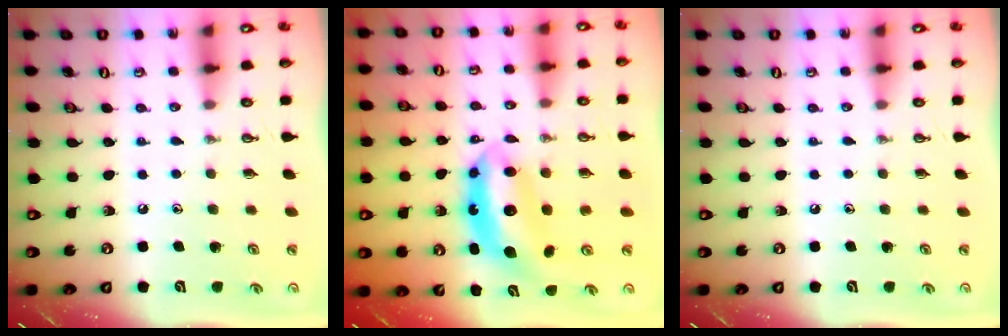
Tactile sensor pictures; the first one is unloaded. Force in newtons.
{"total": 8.4, "press": 8.4, "slide": 0.6}
{"total": 0.0}